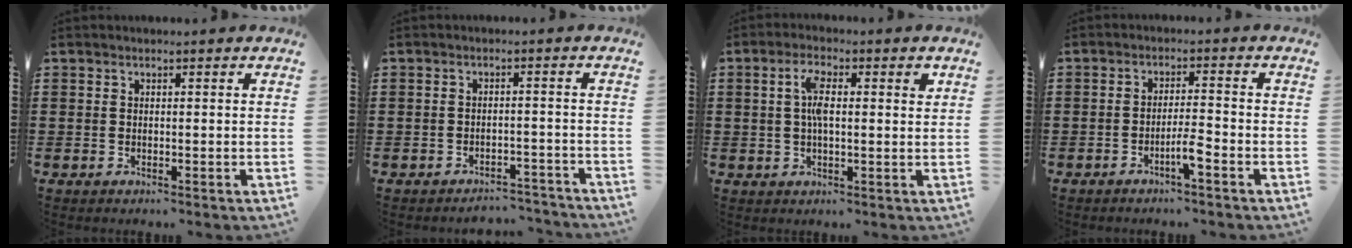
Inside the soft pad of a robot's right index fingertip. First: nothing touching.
{"total": 2.9, "force": [-2.9, 0.4, -0.1], "torque": [-0.005, 0.001, -0.063]}
{"total": 5.1, "force": [0.8, 1.7, 4.7], "torque": [-0.093, 0.009, 0.012]}
{"total": 3.6, "force": [-2.2, 0.2, 2.8], "torque": [-0.057, -0.002, -0.042]}